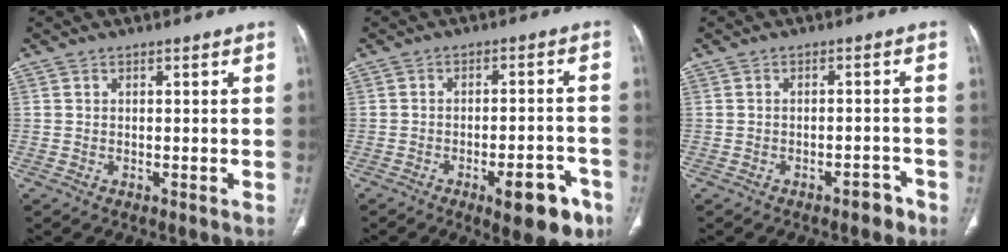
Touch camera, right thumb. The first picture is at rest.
{"total": 10.9, "force": [-5.8, 3.9, 8.4], "torque": [-0.088, 0.027, -0.070]}
{"total": 2.9, "force": [-2.1, 1.4, 1.5], "torque": [-0.013, 0.019, -0.026]}